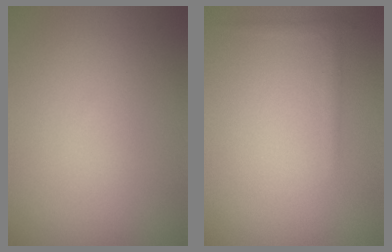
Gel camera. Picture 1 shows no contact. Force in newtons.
{"total": 0.8, "press": 0.8, "slide": 0.1}